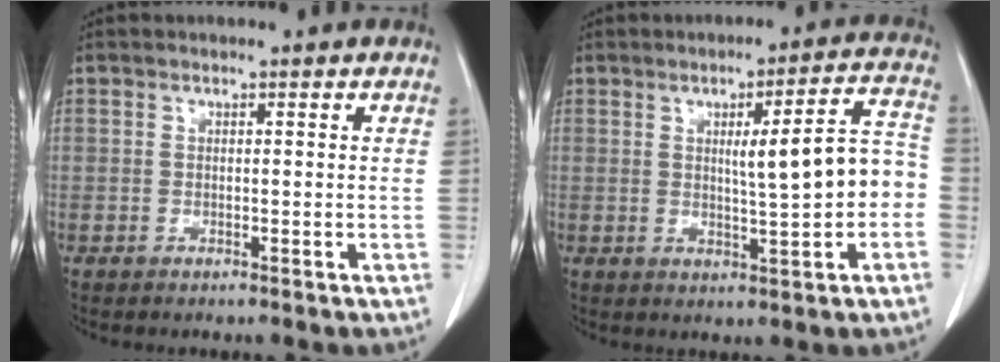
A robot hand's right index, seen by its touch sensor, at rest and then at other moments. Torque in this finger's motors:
{"motor_torque": [0.82, 0.05, 0.45, 0.12]}